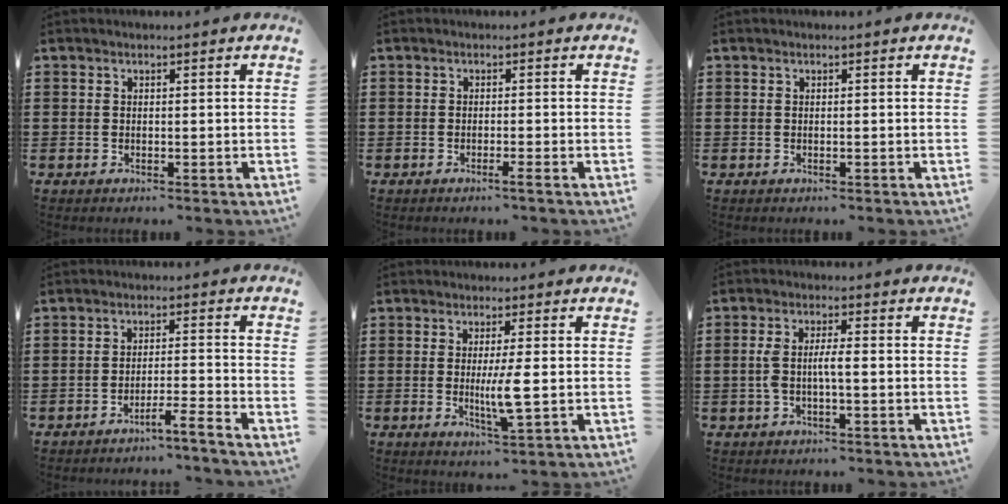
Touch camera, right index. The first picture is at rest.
{"total": 1.1, "force": [-0.6, -0.3, 0.9], "torque": [-0.013, -0.006, -0.011]}
{"total": 0.0}
{"total": 3.5, "force": [-3.1, -0.9, 1.2], "torque": [-0.020, -0.007, -0.064]}
{"total": 5.3, "force": [-0.4, 0.3, 5.3], "torque": [-0.105, -0.015, -0.014]}
{"total": 3.6, "force": [-0.6, 0.9, 3.4], "torque": [-0.077, -0.002, -0.018]}